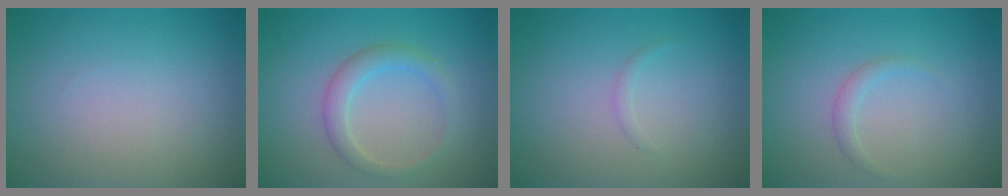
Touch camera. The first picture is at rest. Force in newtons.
{"total": 2.3, "press": 2.3, "slide": 0.3}
{"total": 0.5, "press": 0.5, "slide": 0.0}
{"total": 1.1, "press": 1.1, "slide": 0.0}